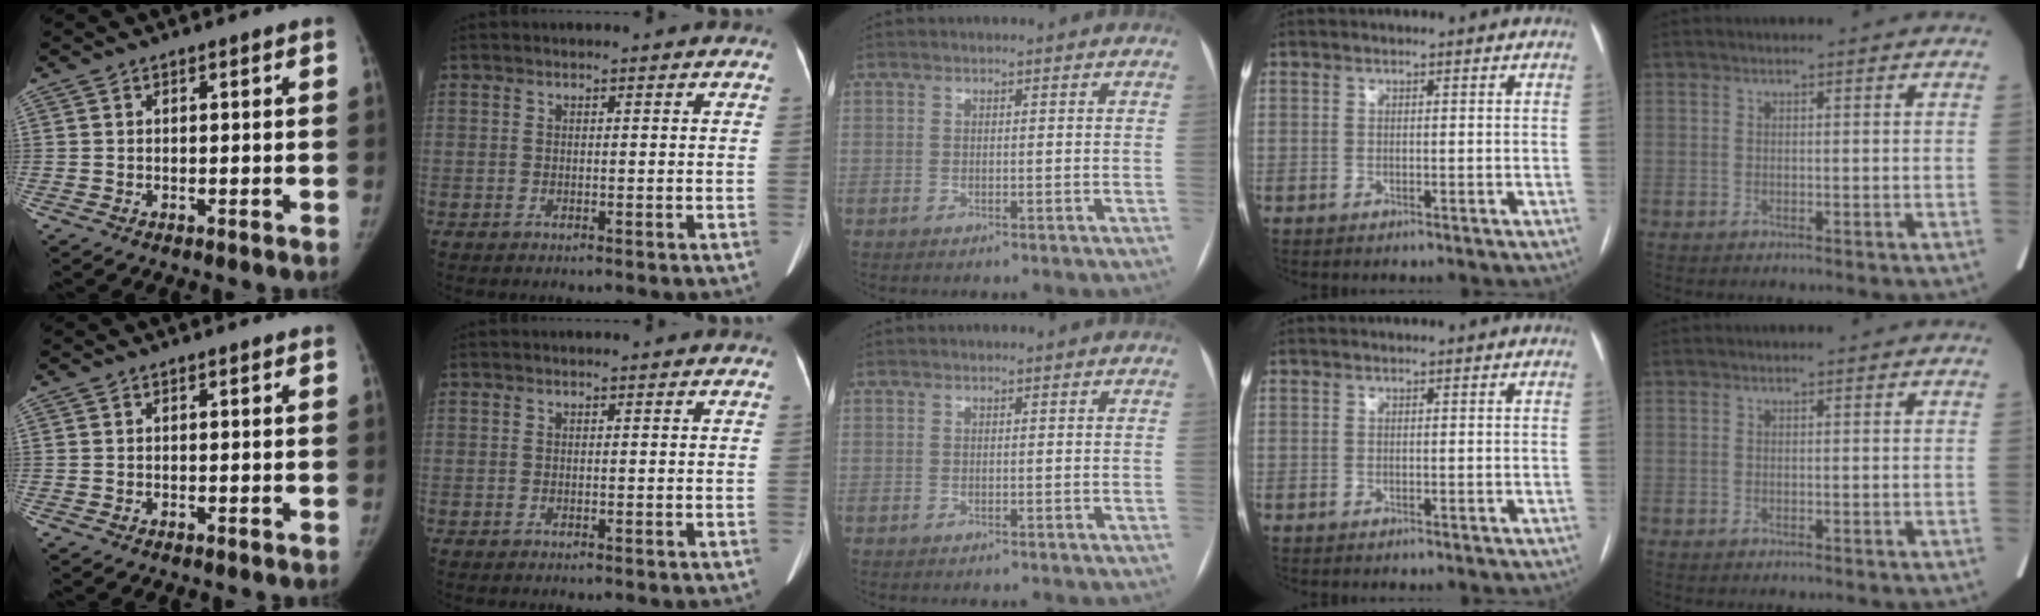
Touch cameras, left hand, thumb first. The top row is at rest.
{}